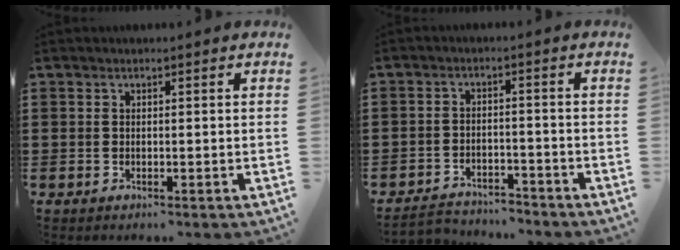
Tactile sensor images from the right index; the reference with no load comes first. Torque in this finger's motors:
{"motor_torque": [-0.74, 0.23, -1.05, -0.21]}